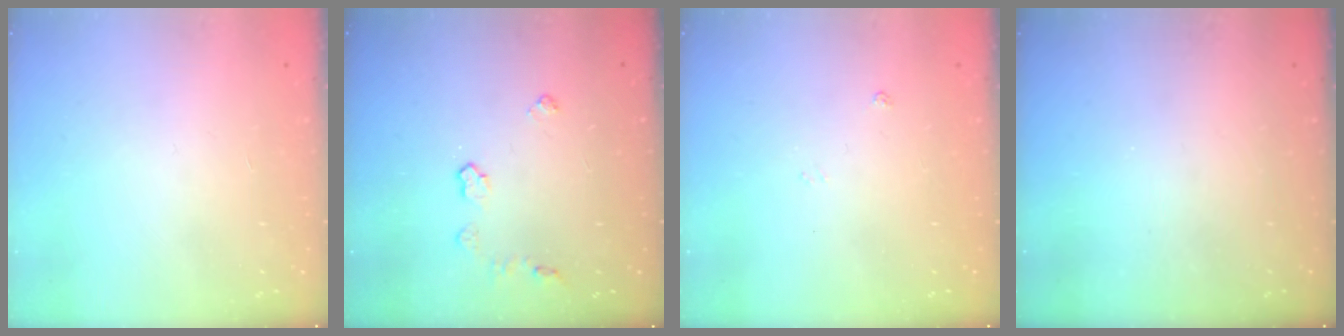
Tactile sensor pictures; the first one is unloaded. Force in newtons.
{"total": 5.4, "press": 5.3, "slide": 0.7}
{"total": 3.4, "press": 3.3, "slide": 0.5}
{"total": 0.0}